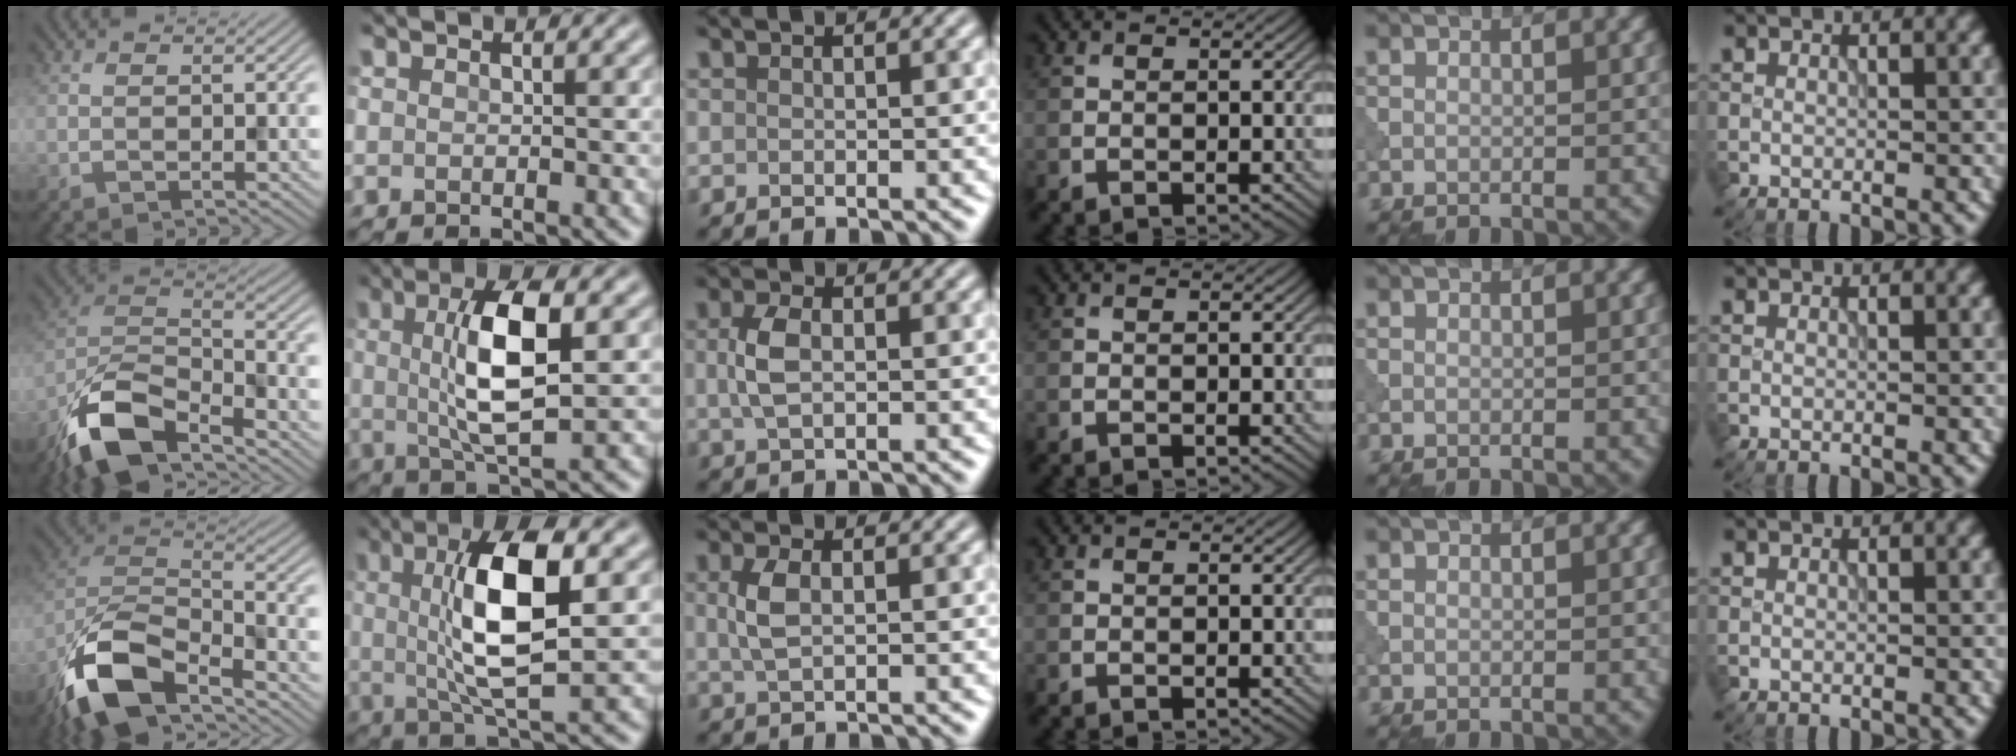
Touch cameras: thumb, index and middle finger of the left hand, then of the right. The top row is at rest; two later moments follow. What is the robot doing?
{"motion": "shake", "object": "bell"}